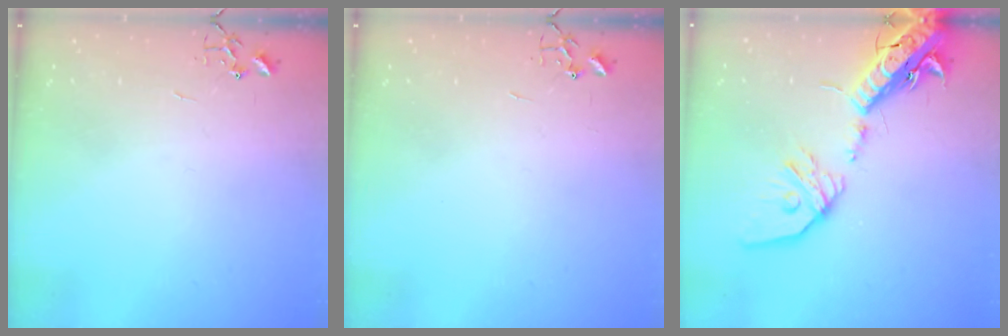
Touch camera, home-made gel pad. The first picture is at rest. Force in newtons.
{"total": 0.0}
{"total": 21.0, "press": 20.6, "slide": 4.1}